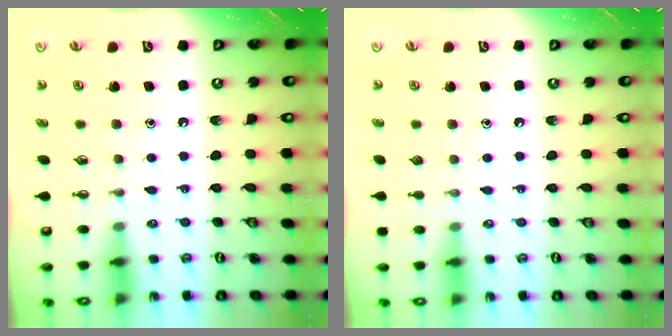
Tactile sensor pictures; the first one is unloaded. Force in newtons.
{"total": 0.0}